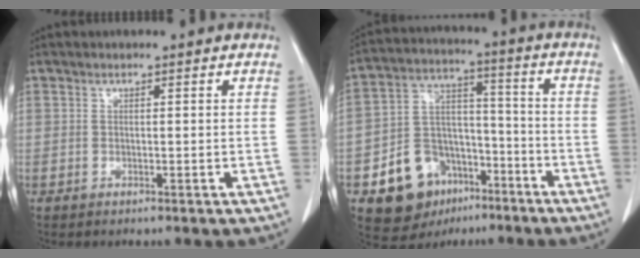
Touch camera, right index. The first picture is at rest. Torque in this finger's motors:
{"motor_torque": [0.27, -0.27, -0.06, -0.10]}